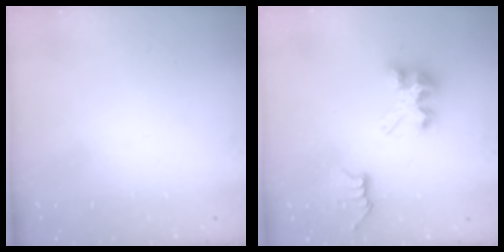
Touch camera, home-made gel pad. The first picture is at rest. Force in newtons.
{"total": 6.6, "press": 6.6, "slide": 0.1}